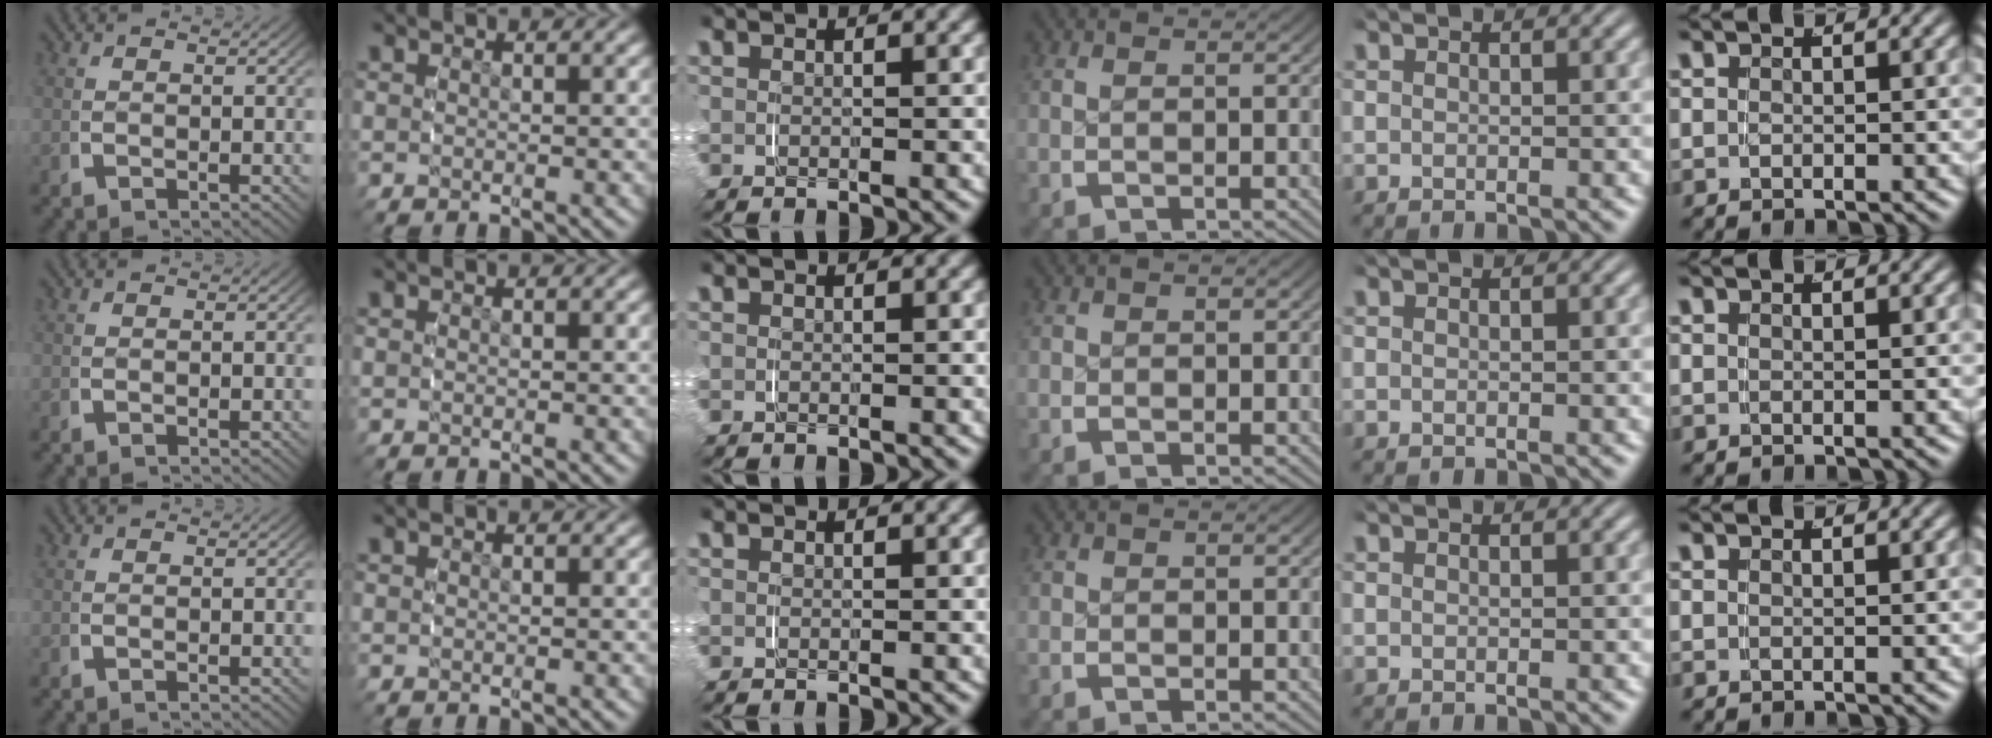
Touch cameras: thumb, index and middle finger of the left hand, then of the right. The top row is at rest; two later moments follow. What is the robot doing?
{"motion": "grasp_and_lifting", "object": "ribbon"}